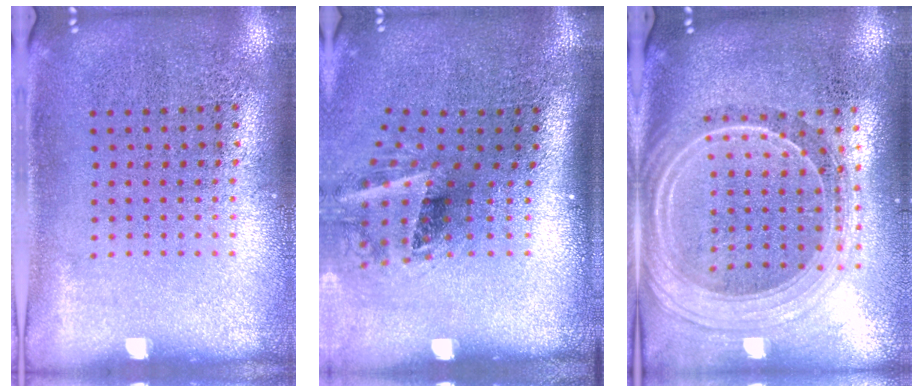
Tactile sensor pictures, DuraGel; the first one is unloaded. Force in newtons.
{"total": 1.9, "press": 1.2, "slide": 1.5}
{"total": 2.3, "press": 1.9, "slide": 1.3}